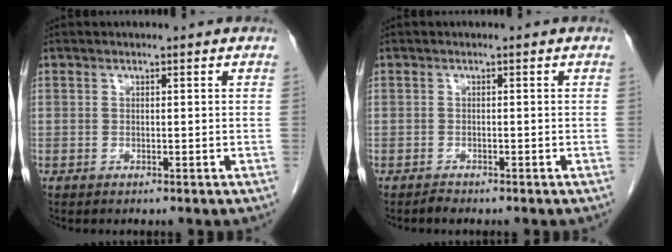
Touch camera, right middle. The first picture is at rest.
{"total": 0.7, "force": [-0.7, 0.0, 0.2], "torque": [-0.010, -0.004, -0.012]}